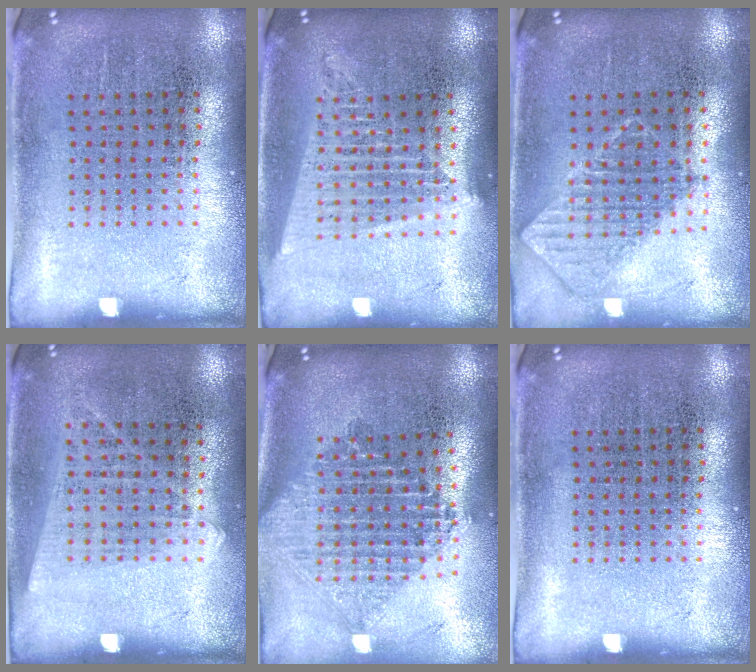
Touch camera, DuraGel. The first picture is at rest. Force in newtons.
{"total": 1.8, "press": 1.6, "slide": 0.9}
{"total": 0.9, "press": 0.8, "slide": 0.2}
{"total": 1.2, "press": 1.0, "slide": 0.5}
{"total": 2.2, "press": 1.7, "slide": 1.4}
{"total": 0.0}